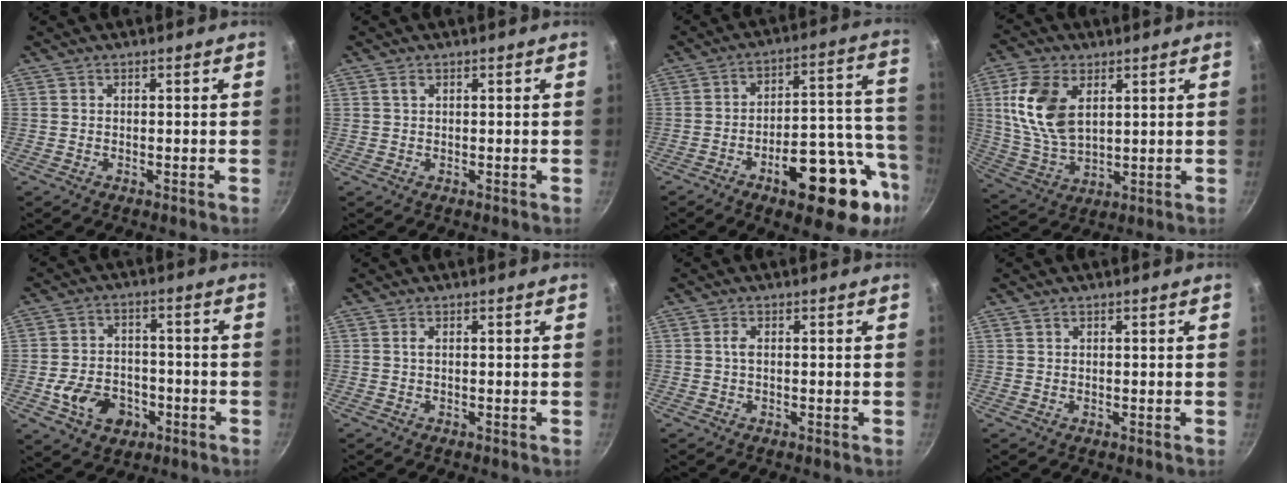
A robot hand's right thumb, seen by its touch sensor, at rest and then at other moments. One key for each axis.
{"total": 1.1, "fx": 0.5, "fy": 0.7, "fz": 0.6, "tx": -0.010, "ty": 0.001, "tz": 0.010}
{"total": 21.2, "fx": -9.6, "fy": 8.6, "fz": 16.8, "tx": -0.179, "ty": 0.055, "tz": -0.132}
{"total": 13.7, "fx": 4.1, "fy": 8.1, "fz": 10.2, "tx": -0.191, "ty": -0.014, "tz": 0.088}
{"total": 10.8, "fx": -4.0, "fy": 7.9, "fz": 6.1, "tx": -0.080, "ty": 0.031, "tz": -0.062}
{"total": 0.6, "fx": 0.1, "fy": 0.2, "fz": 0.5, "tx": -0.011, "ty": 0.002, "tz": 0.001}
{"total": 1.3, "fx": 0.1, "fy": 0.6, "fz": 1.1, "tx": -0.023, "ty": 0.004, "tz": 0.000}
{"total": 0.5, "fx": 0.3, "fy": 0.3, "fz": 0.3, "tx": -0.003, "ty": 0.001, "tz": 0.007}